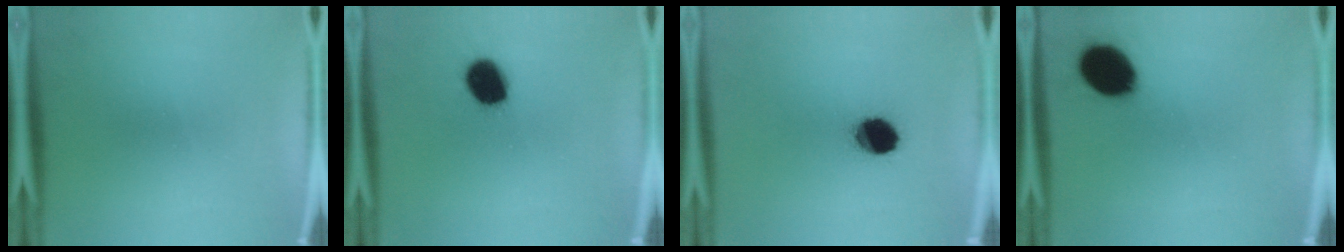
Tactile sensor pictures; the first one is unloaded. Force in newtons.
{"total": 10.5}
{"total": 10.8}
{"total": 13.1}